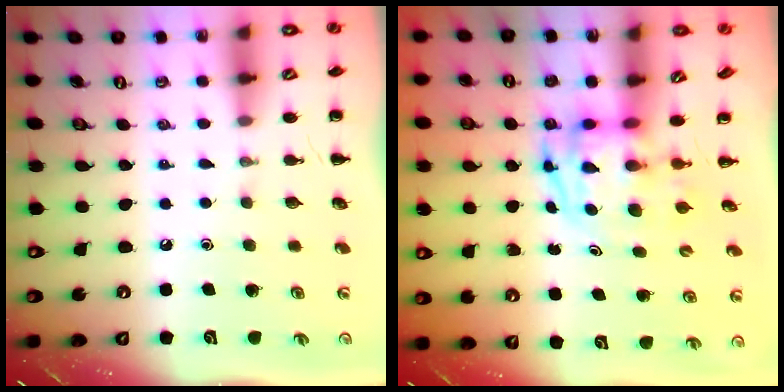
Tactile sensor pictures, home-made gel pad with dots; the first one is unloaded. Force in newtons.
{"total": 3.8, "press": 3.7, "slide": 0.8}